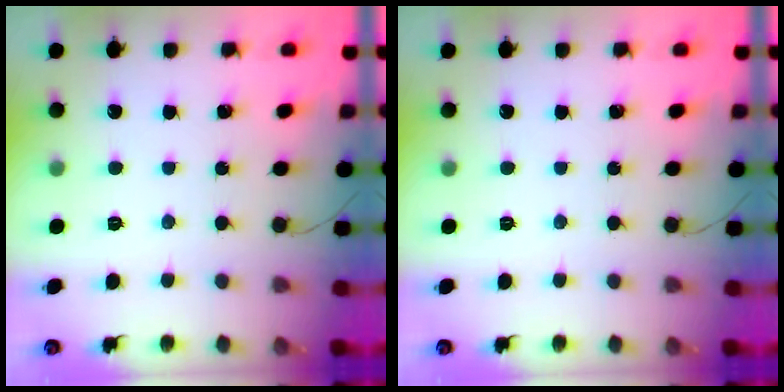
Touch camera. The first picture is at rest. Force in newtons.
{"total": 0.0}